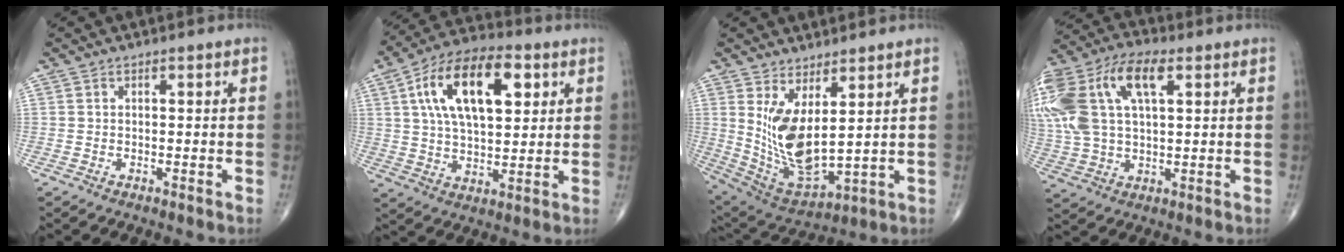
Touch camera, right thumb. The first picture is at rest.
{"total": 18.4, "force": [5.9, 9.1, 14.9], "torque": [-0.242, 0.005, 0.098]}
{"total": 12.8, "force": [3.4, 5.1, 11.2], "torque": [-0.216, -0.040, 0.090]}
{"total": 23.7, "force": [7.4, 12.5, 18.7], "torque": [-0.447, 0.041, 0.135]}